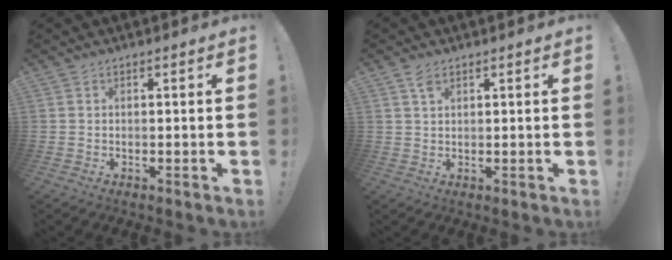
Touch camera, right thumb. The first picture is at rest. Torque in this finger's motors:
{"motor_torque": [-0.11, 0.03, 0.06, 0.36, 0.01]}